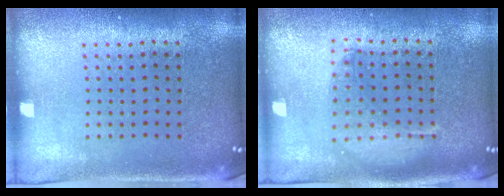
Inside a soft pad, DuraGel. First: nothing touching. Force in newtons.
{"total": 1.4, "press": 1.3, "slide": 0.5}